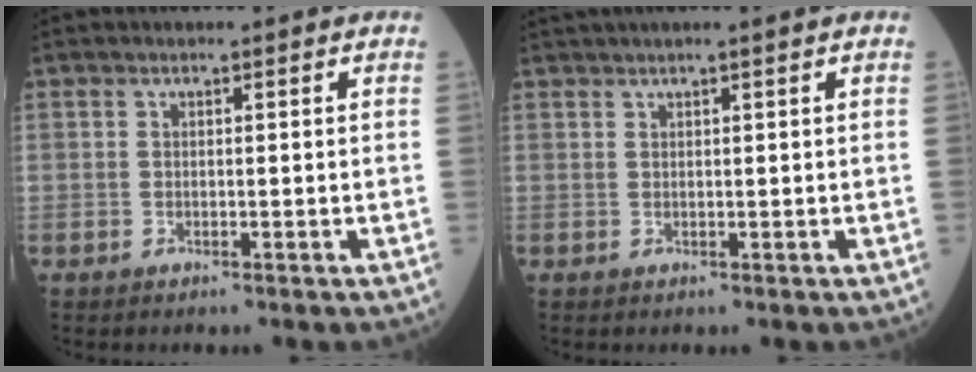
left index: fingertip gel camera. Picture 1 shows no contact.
{"total": 3.7, "force": [3.0, -0.7, 2.2], "torque": [-0.025, 0.020, 0.050]}